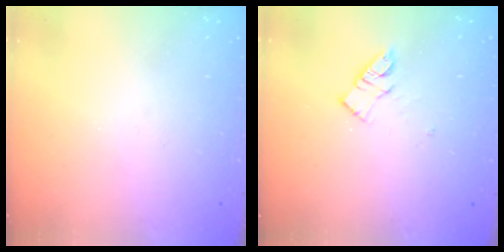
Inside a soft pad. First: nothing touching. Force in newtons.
{"total": 9.1, "press": 9.1, "slide": 0.4}